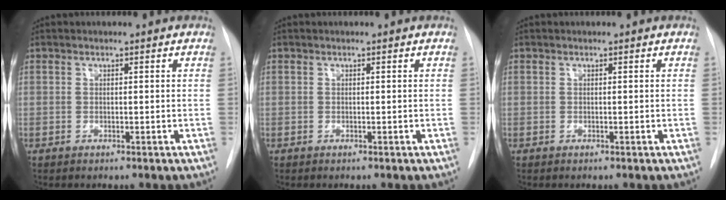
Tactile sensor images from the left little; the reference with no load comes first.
{"total": 0.0}
{"total": 0.0}